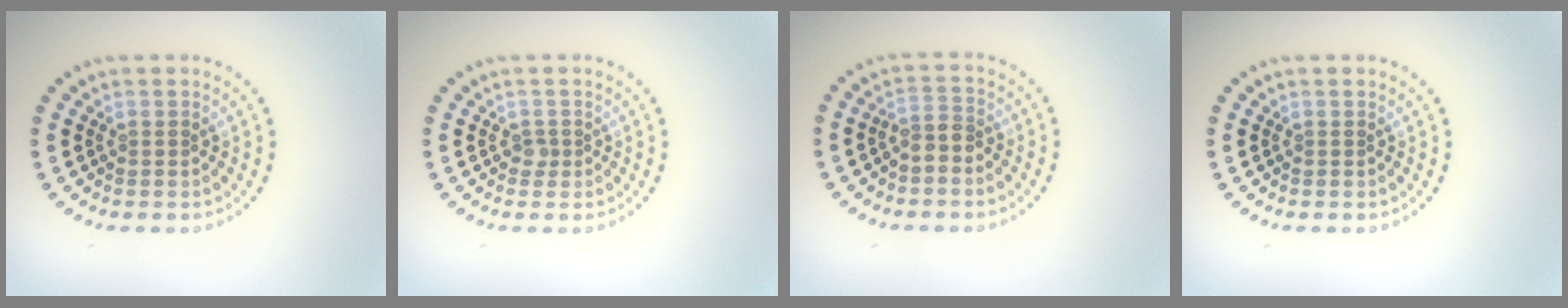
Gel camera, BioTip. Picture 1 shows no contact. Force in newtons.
{"total": 0.8, "press": 0.5, "slide": 0.6}
{"total": 1.7, "press": 1.3, "slide": 1.1}
{"total": 0.0}